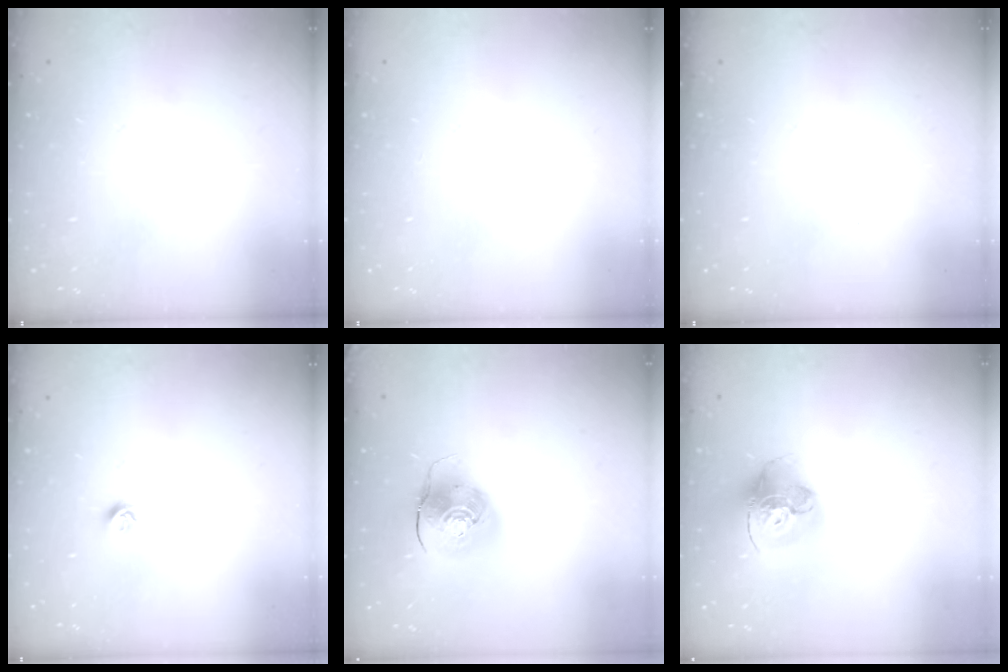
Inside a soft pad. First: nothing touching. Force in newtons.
{"total": 0.0}
{"total": 0.0}
{"total": 5.3, "press": 5.2, "slide": 0.7}
{"total": 10.8, "press": 10.6, "slide": 1.9}
{"total": 17.8, "press": 17.8, "slide": 1.6}